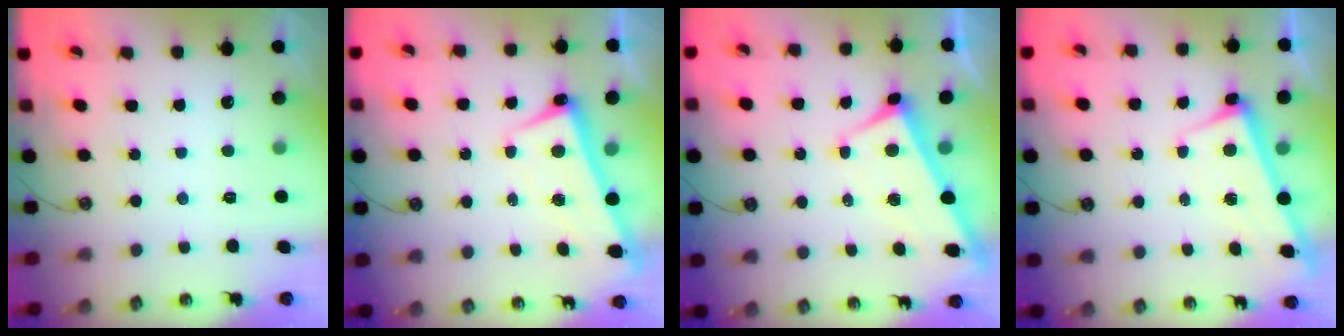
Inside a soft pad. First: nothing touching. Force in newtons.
{"total": 2.6, "press": 2.5, "slide": 0.7}
{"total": 2.9, "press": 2.8, "slide": 0.9}
{"total": 2.9, "press": 2.9, "slide": 0.4}